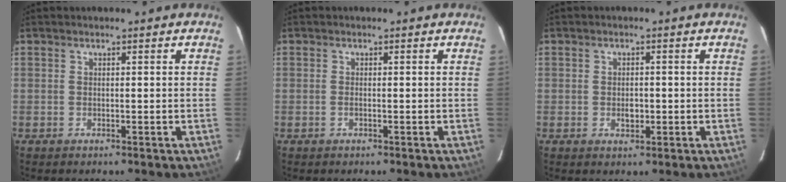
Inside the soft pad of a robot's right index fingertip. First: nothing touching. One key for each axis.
{"total": 0.7, "fx": -0.2, "fy": 0.3, "fz": 0.6, "tx": -0.014, "ty": 0.000, "tz": -0.005}
{"total": 2.3, "fx": -0.5, "fy": 1.5, "fz": 1.6, "tx": -0.028, "ty": 0.001, "tz": -0.007}